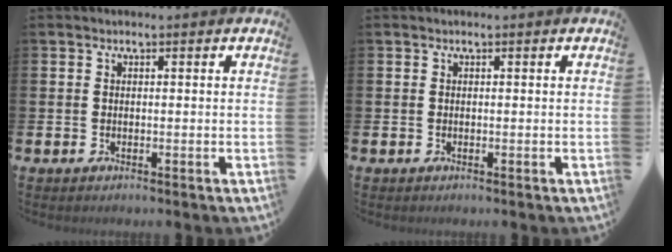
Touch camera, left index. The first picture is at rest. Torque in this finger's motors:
{"motor_torque": [0.05, 0.02, 0.01, -0.01]}